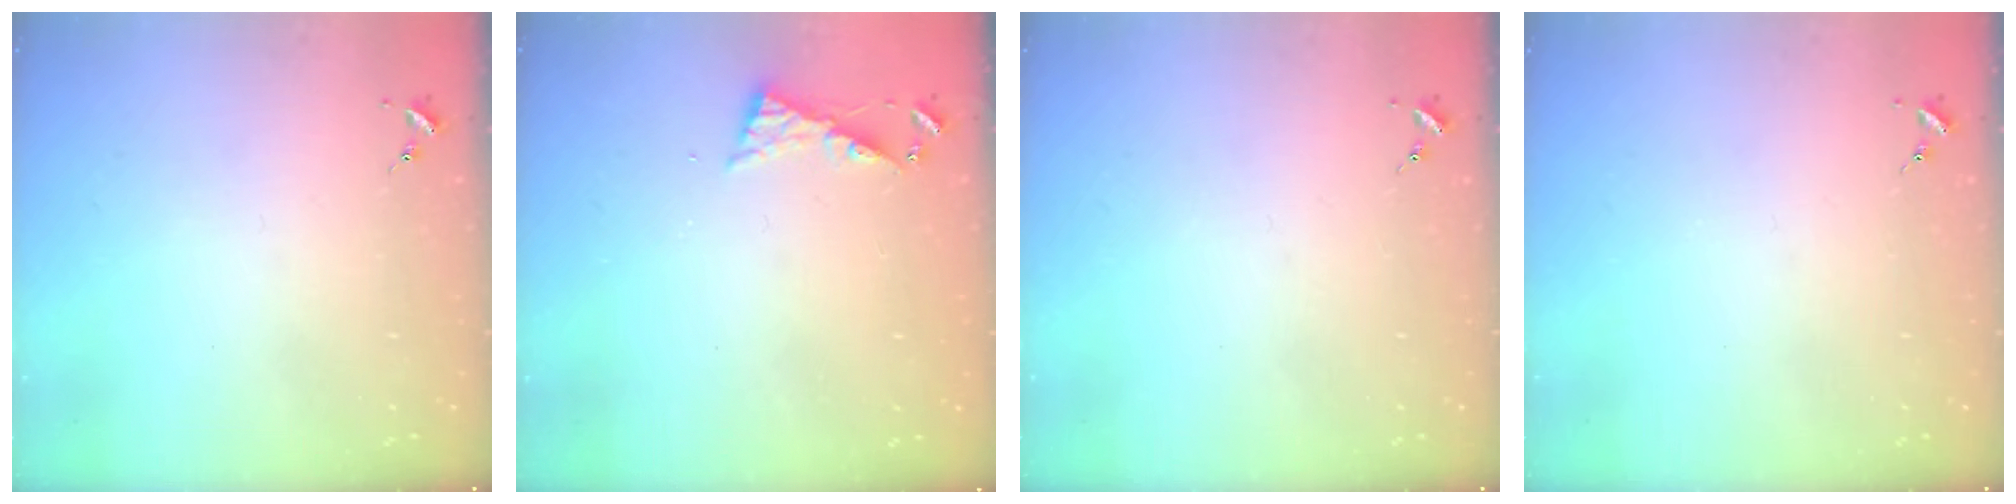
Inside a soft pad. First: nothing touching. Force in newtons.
{"total": 5.4, "press": 5.4, "slide": 0.5}
{"total": 0.0}
{"total": 0.0}